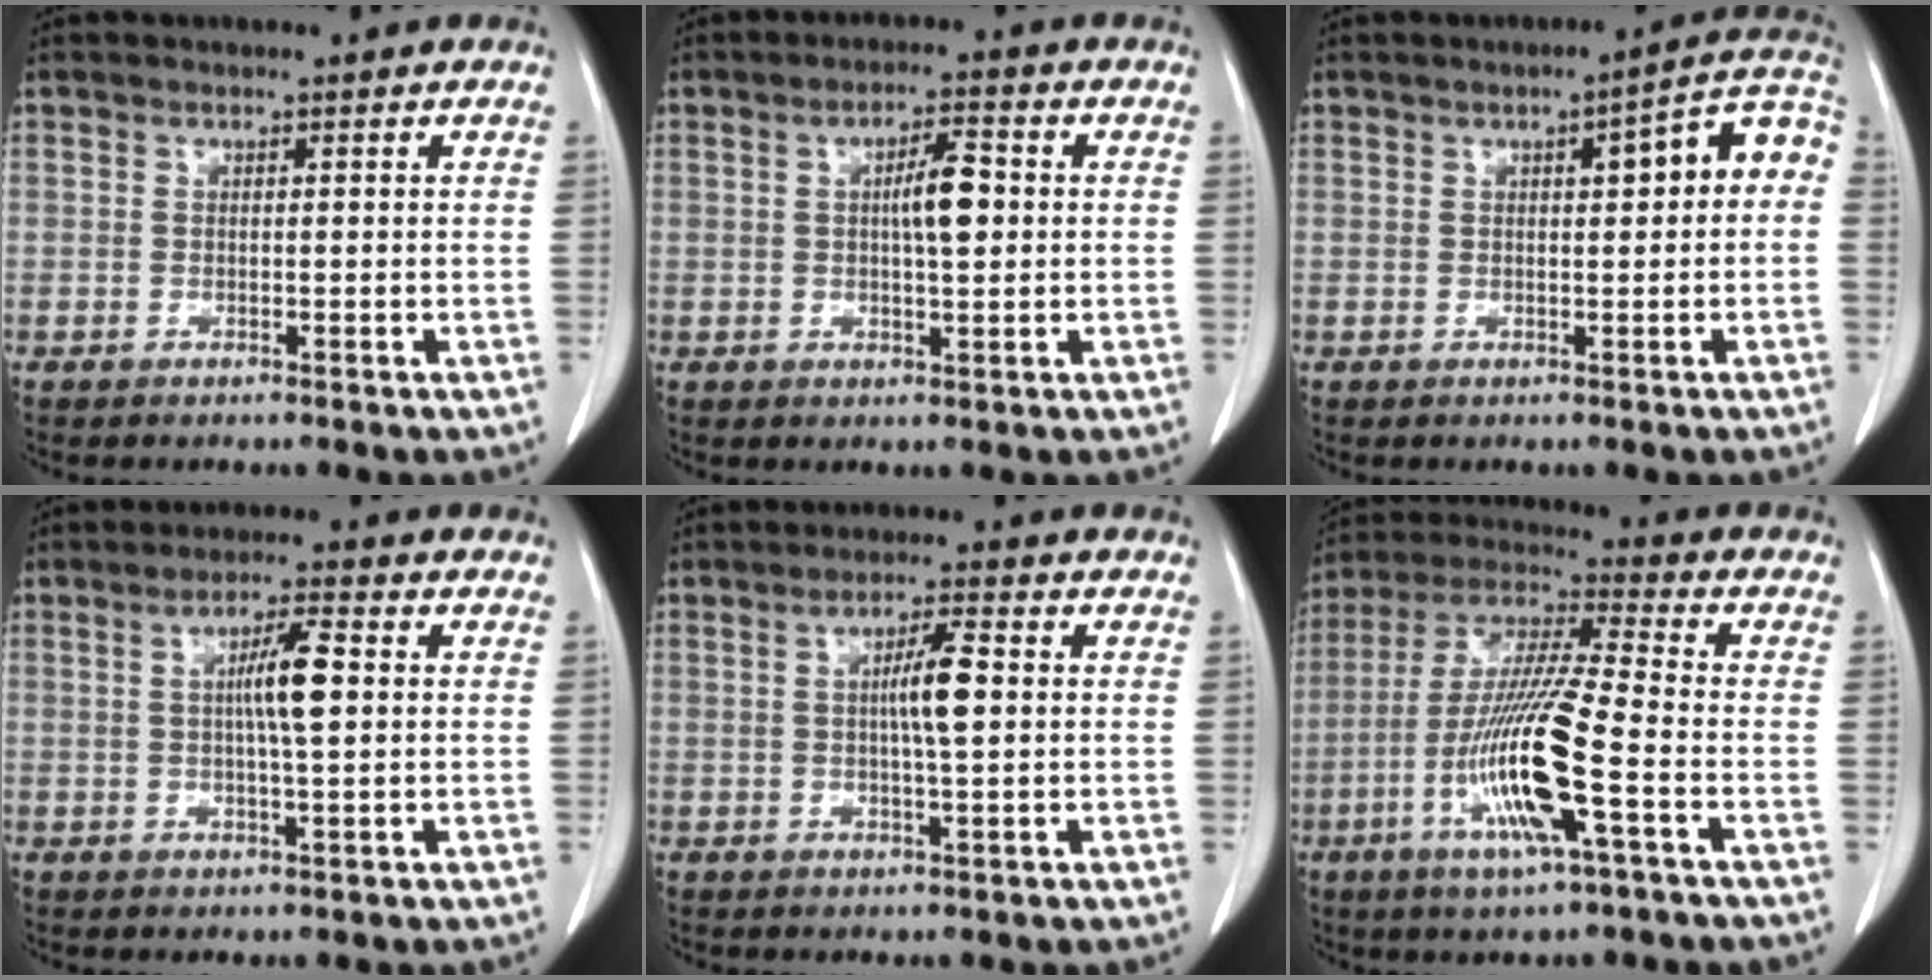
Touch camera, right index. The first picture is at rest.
{"total": 5.5, "force": [0.6, 1.2, 5.3], "torque": [-0.090, 0.007, 0.011]}
{"total": 7.2, "force": [1.1, 1.6, 7.0], "torque": [-0.086, 0.030, 0.008]}
{"total": 5.9, "force": [0.7, 0.4, 5.8], "torque": [-0.101, 0.002, 0.011]}
{"total": 5.2, "force": [0.5, 0.3, 5.2], "torque": [-0.090, 0.001, 0.007]}
{"total": 15.4, "force": [-4.9, 0.7, 14.6], "torque": [-0.297, -0.013, -0.096]}